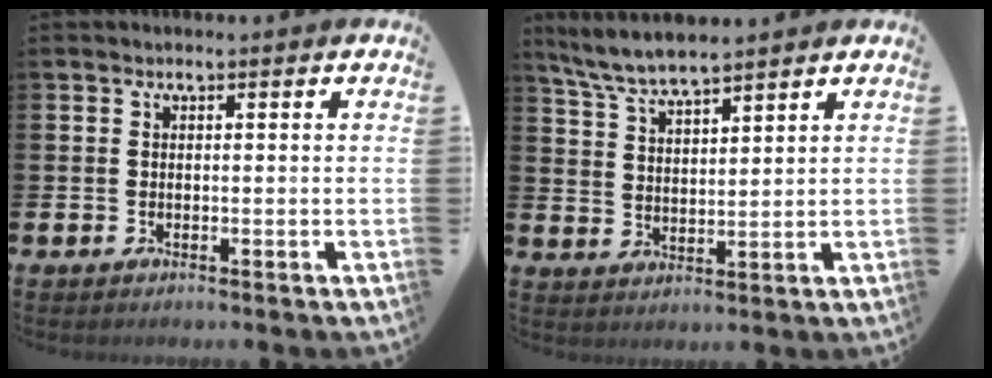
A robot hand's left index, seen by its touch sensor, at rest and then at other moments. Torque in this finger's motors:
{"motor_torque": [0.05, -0.21, 0.28, 0.08]}